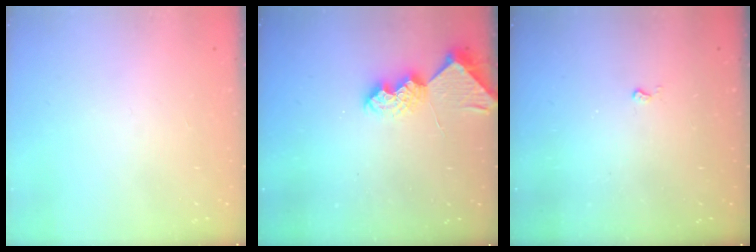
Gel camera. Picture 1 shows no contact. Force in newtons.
{"total": 6.9, "press": 6.8, "slide": 0.6}
{"total": 2.6, "press": 2.6, "slide": 0.5}